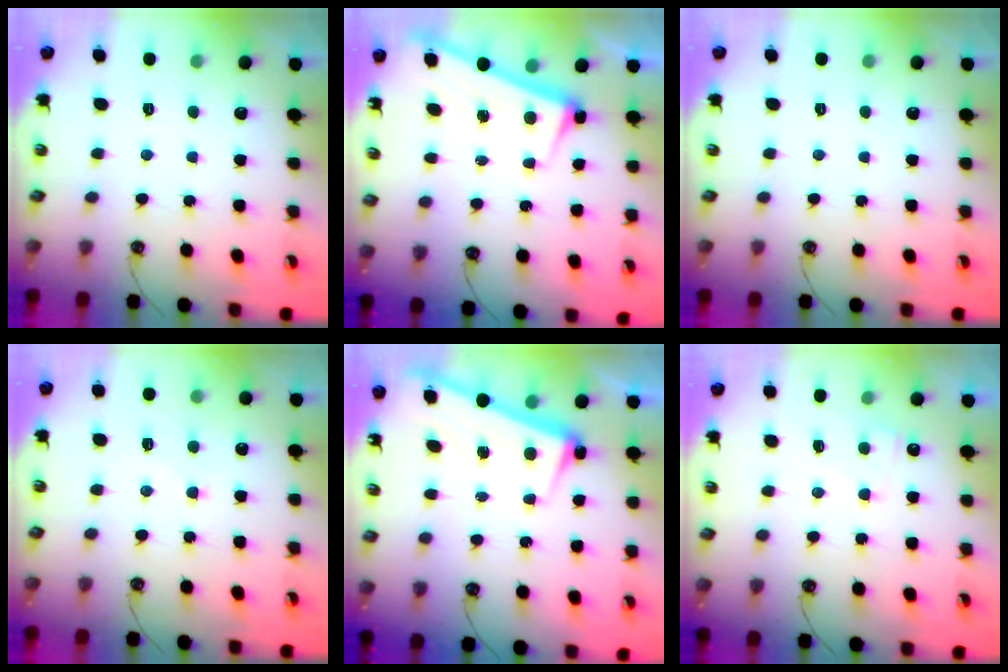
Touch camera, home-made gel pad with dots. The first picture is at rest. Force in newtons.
{"total": 2.9, "press": 2.9, "slide": 0.4}
{"total": 0.0}
{"total": 0.9, "press": 0.4, "slide": 0.8}
{"total": 2.3, "press": 2.2, "slide": 0.7}
{"total": 2.1, "press": 2.0, "slide": 0.5}